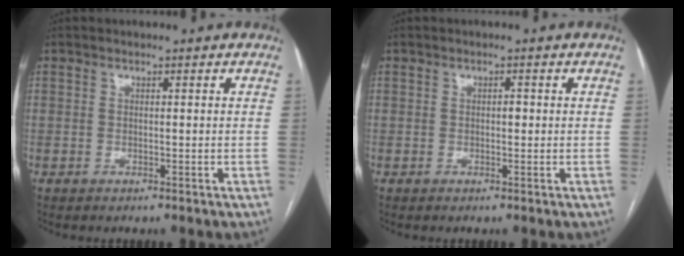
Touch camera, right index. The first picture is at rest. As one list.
[{"total": 0.7, "force": [0.0, 0.3, 0.6], "torque": [-0.008, 0.002, -0.001]}]